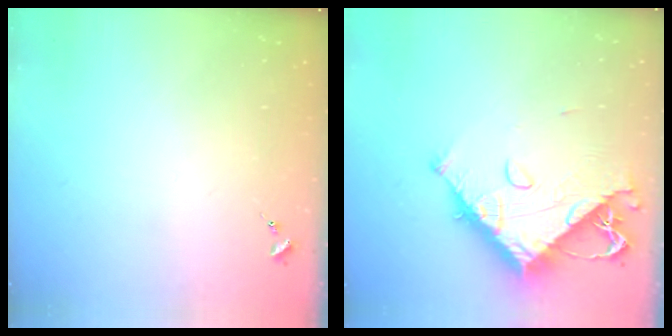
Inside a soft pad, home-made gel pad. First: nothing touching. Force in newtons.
{"total": 12.7, "press": 12.7, "slide": 1.5}